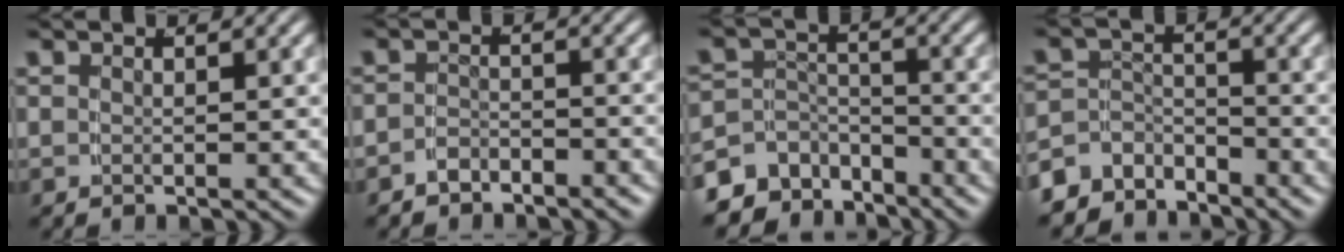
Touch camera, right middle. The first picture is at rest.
{"total": 2.6, "force": [-2.4, 0.9, 0.2], "torque": [-0.004, -0.005, -0.041]}
{"total": 8.2, "force": [-5.6, 5.2, 3.0], "torque": [-0.053, -0.025, -0.089]}
{"total": 5.9, "force": [-4.3, 3.5, 2.0], "torque": [-0.041, -0.017, -0.071]}